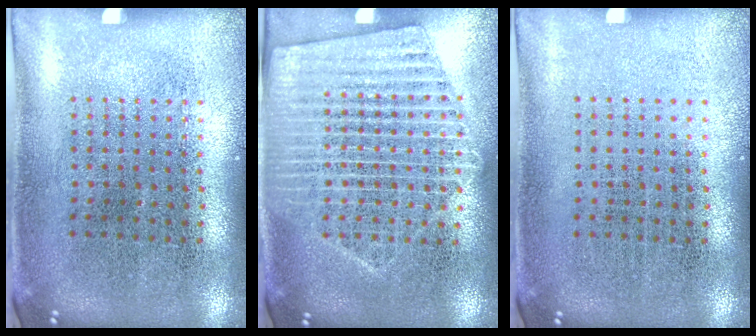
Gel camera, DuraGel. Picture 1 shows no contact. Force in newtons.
{"total": 2.0, "press": 1.8, "slide": 0.9}
{"total": 0.0}